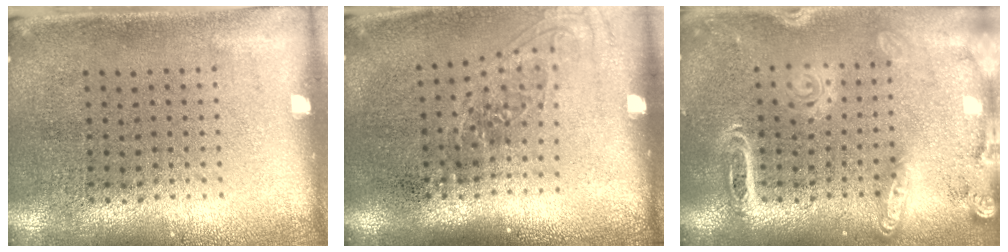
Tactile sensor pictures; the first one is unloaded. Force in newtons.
{"total": 1.3, "press": 1.1, "slide": 0.8}
{"total": 1.9, "press": 1.8, "slide": 0.7}